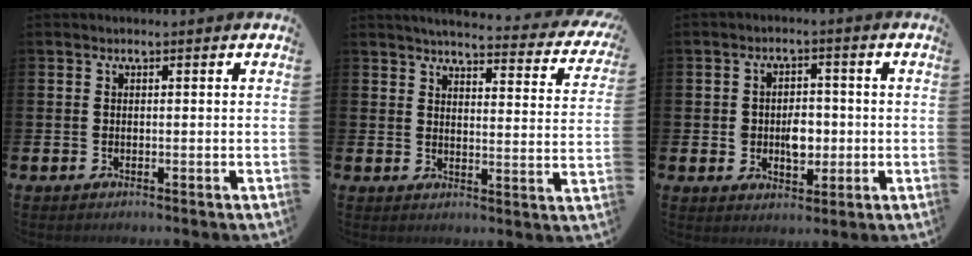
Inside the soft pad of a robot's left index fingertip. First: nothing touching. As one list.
[{"total": 4.0, "force": [3.8, 0.5, 1.3], "torque": [-0.028, -0.035, 0.057]}, {"total": 4.2, "force": [-0.6, 3.2, 2.7], "torque": [-0.039, 0.002, -0.020]}]